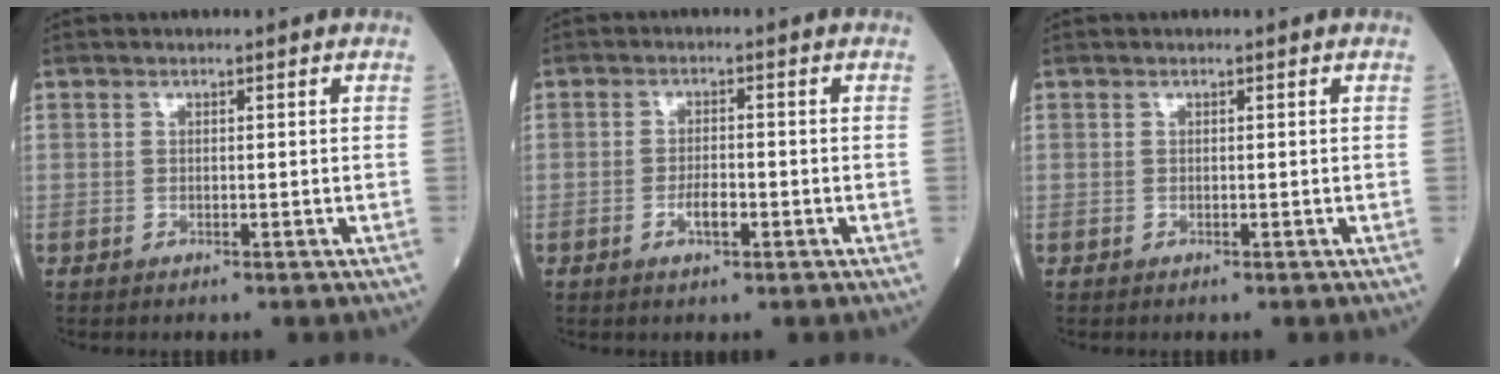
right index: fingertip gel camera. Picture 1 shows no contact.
{"total": 2.9, "force": [-1.2, 0.9, 2.5], "torque": [-0.044, 0.002, -0.020]}
{"total": 0.0}